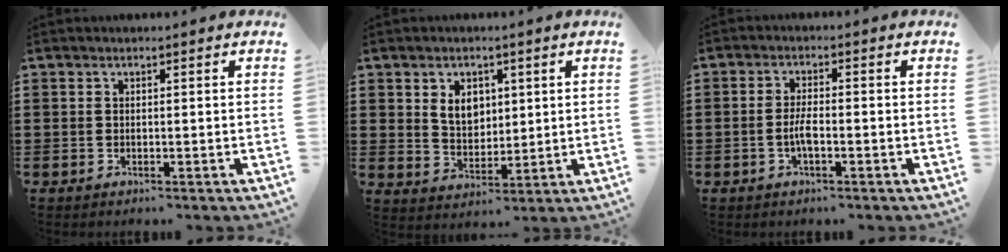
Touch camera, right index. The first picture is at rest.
{"total": 4.8, "force": [1.7, 3.5, 2.9], "torque": [-0.062, 0.009, 0.028]}
{"total": 3.0, "force": [-0.9, 0.8, 2.8], "torque": [-0.063, -0.002, -0.020]}